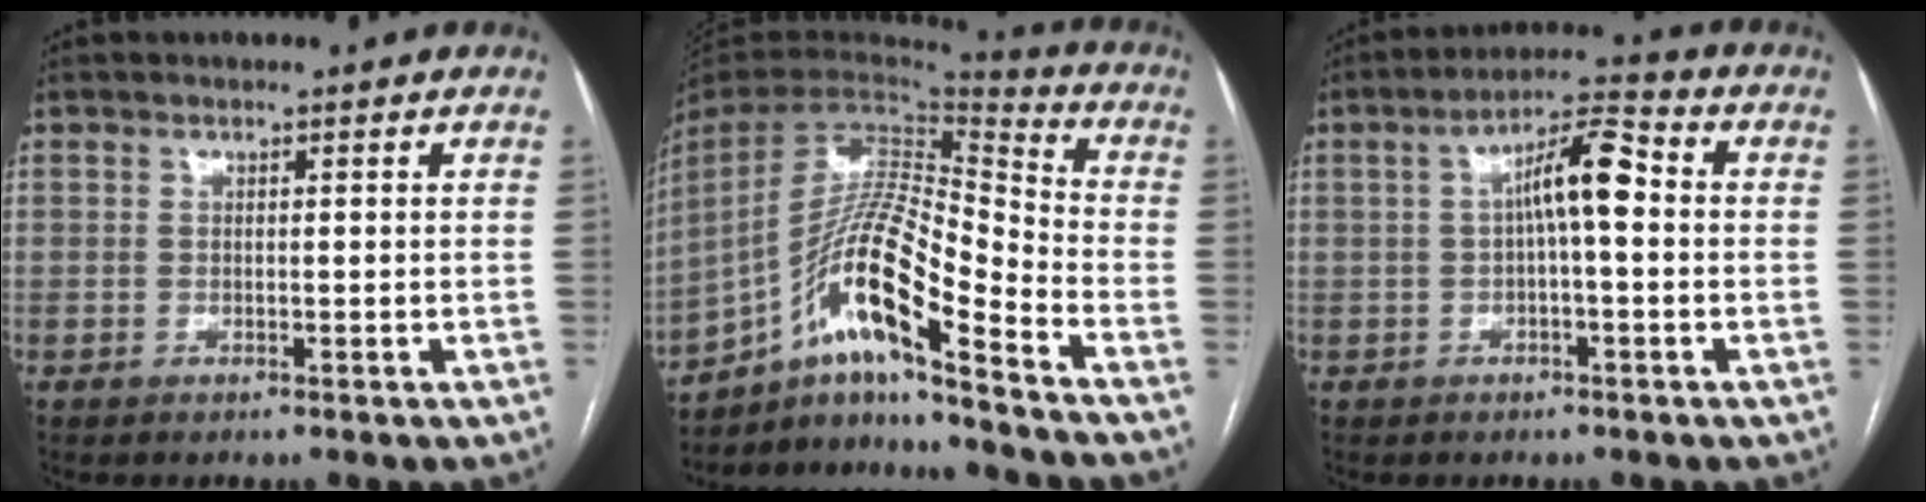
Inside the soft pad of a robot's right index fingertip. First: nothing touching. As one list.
[{"total": 16.8, "force": [-10.5, 1.4, 13.1], "torque": [-0.254, 0.007, -0.188]}, {"total": 7.8, "force": [0.5, 1.6, 7.6], "torque": [-0.131, 0.030, 0.005]}]